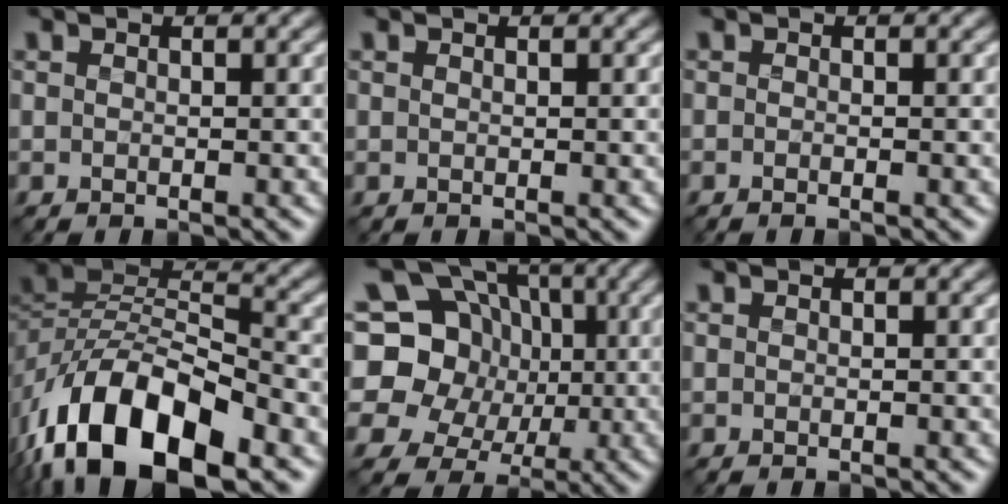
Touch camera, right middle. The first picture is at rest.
{"total": 0.0}
{"total": 0.6, "force": [-0.3, 0.1, 0.5], "torque": [-0.008, -0.004, -0.006]}
{"total": 14.1, "force": [-6.9, 7.4, 9.9], "torque": [-0.181, -0.002, -0.132]}
{"total": 16.3, "force": [2.4, 14.7, 6.4], "torque": [-0.168, 0.041, 0.005]}
{"total": 0.0}